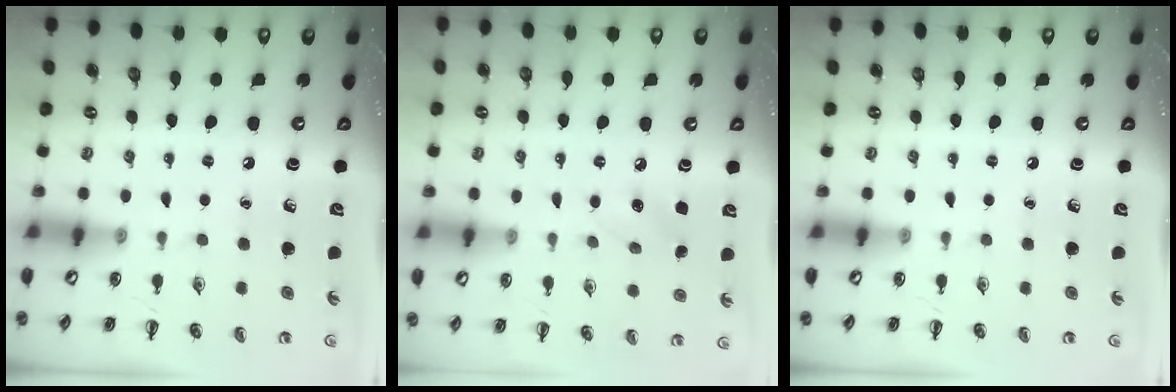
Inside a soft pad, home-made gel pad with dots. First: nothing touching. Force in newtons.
{"total": 5.8, "press": 5.6, "slide": 1.3}
{"total": 0.0}